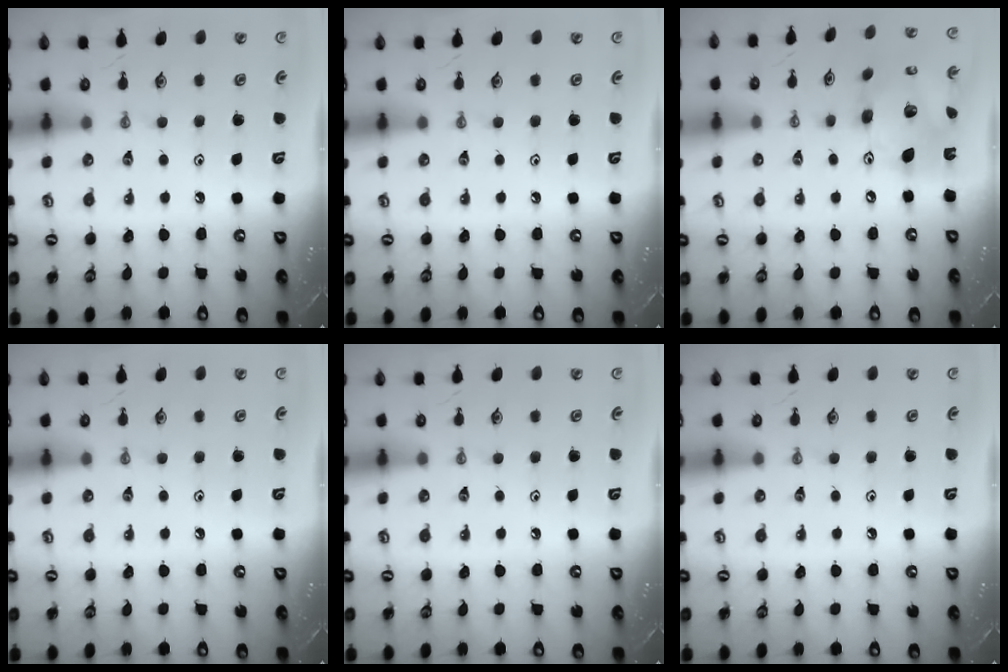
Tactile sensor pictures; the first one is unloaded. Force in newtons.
{"total": 0.0}
{"total": 17.1, "press": 17.0, "slide": 2.0}
{"total": 0.0}
{"total": 0.0}
{"total": 0.0}